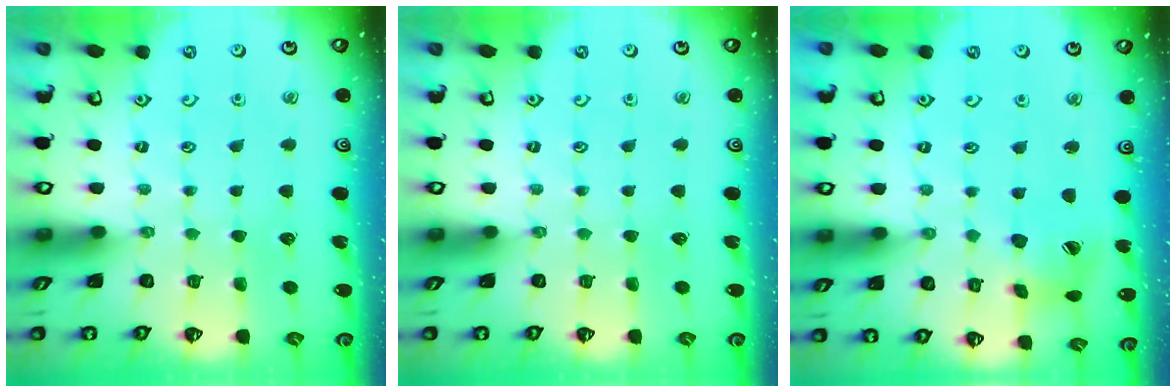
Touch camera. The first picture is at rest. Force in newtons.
{"total": 0.0}
{"total": 10.6, "press": 10.5, "slide": 1.3}